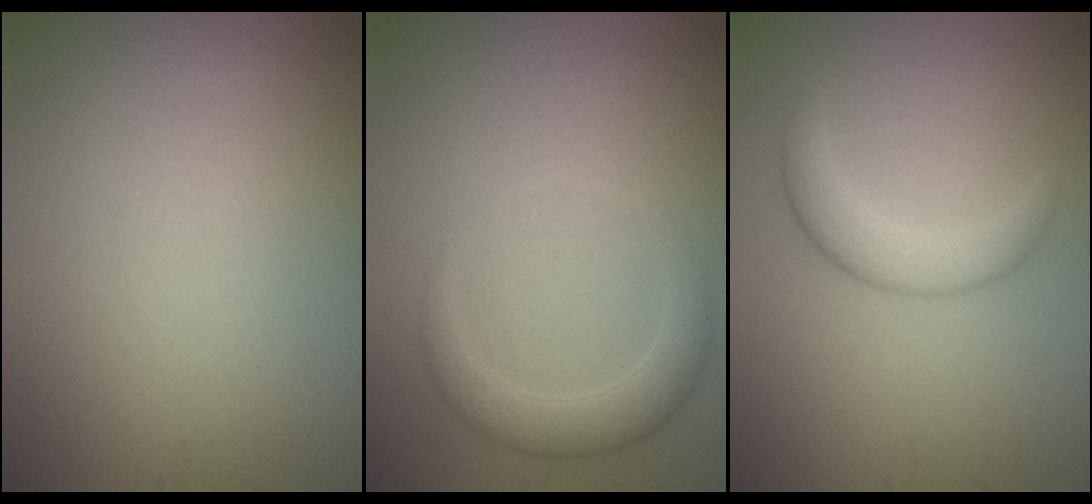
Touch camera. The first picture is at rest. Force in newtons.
{"total": 2.7, "press": 2.7, "slide": 0.1}
{"total": 2.7, "press": 2.7, "slide": 0.1}